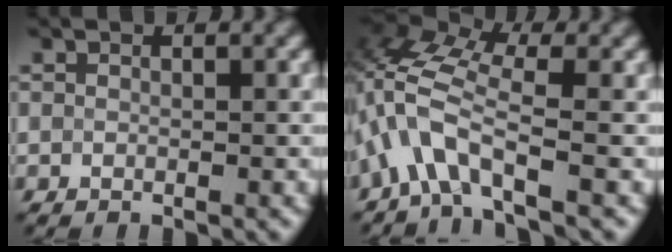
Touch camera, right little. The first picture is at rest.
{"total": 6.4, "force": [-2.4, 2.1, 5.6], "torque": [-0.137, 0.022, -0.060]}